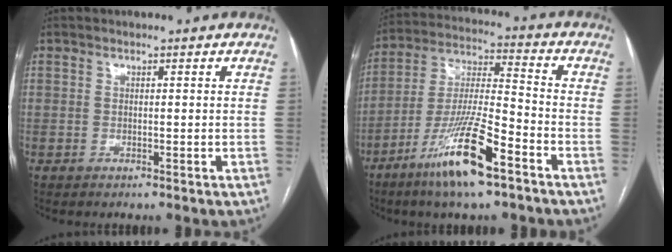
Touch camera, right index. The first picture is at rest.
{"total": 14.3, "force": [-8.2, 1.3, 11.7], "torque": [-0.231, -0.024, -0.151]}